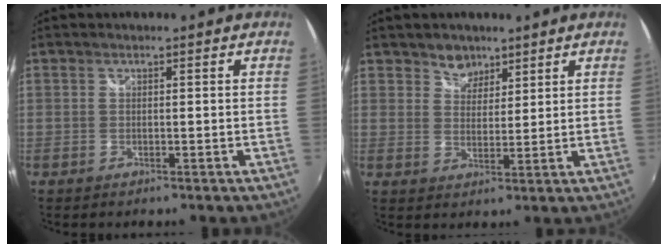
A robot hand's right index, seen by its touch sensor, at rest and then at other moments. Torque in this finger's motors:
{"motor_torque": [0.00, 0.00, 0.00, 0.01]}